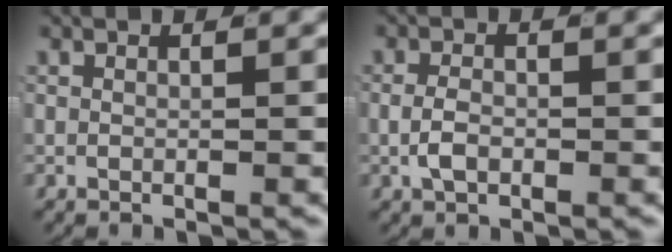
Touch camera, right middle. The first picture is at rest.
{"total": 1.7, "force": [-0.5, 0.9, 1.3], "torque": [-0.026, -0.003, -0.007]}